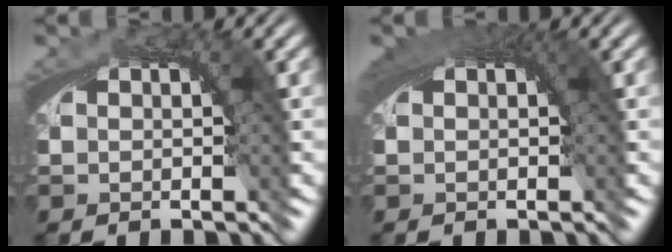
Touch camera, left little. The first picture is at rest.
{"total": 2.0, "force": [0.6, 1.2, 1.5], "torque": [-0.026, -0.005, 0.011]}